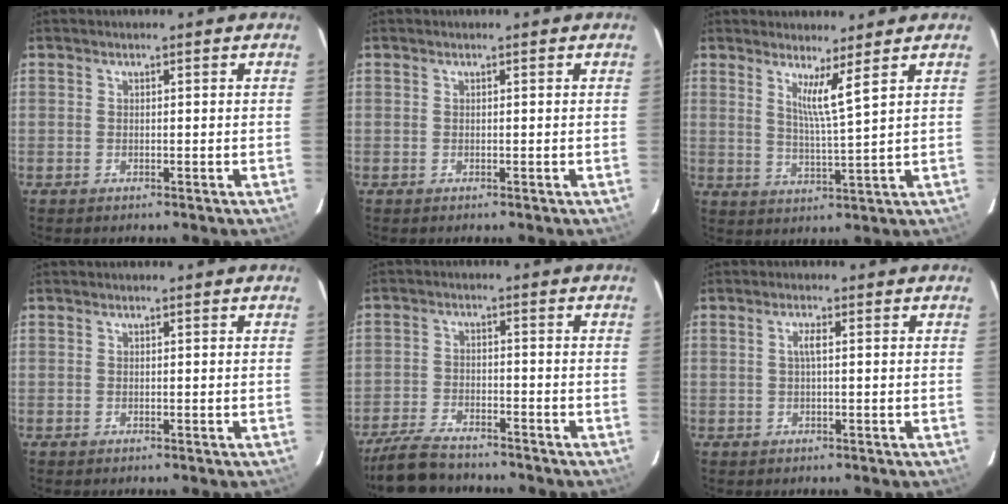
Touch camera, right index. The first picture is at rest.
{"total": 0.0}
{"total": 5.2, "force": [3.2, -1.0, 3.9], "torque": [-0.069, -0.012, 0.054]}
{"total": 0.0}
{"total": 10.8, "force": [-9.3, 3.4, 4.3], "torque": [-0.115, -0.008, -0.159]}
{"total": 1.7, "force": [0.2, -0.1, 1.7], "torque": [-0.033, 0.002, 0.002]}